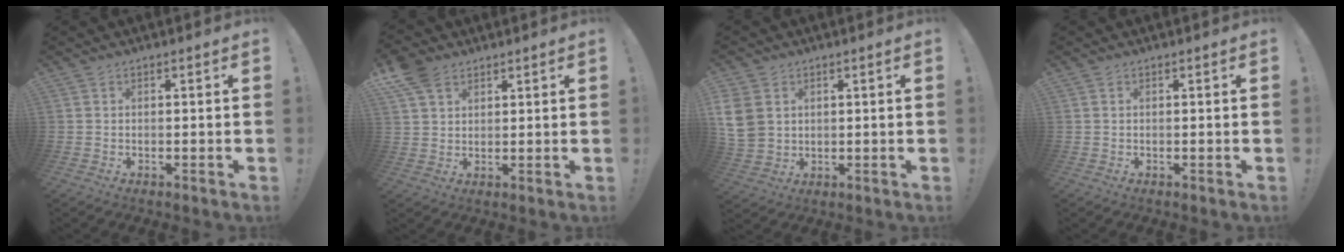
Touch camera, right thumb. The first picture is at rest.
{"total": 7.1, "force": [4.4, 4.6, 3.2], "torque": [-0.061, -0.012, 0.088]}
{"total": 8.1, "force": [2.2, 6.4, 4.4], "torque": [-0.106, -0.004, 0.048]}
{"total": 0.0}